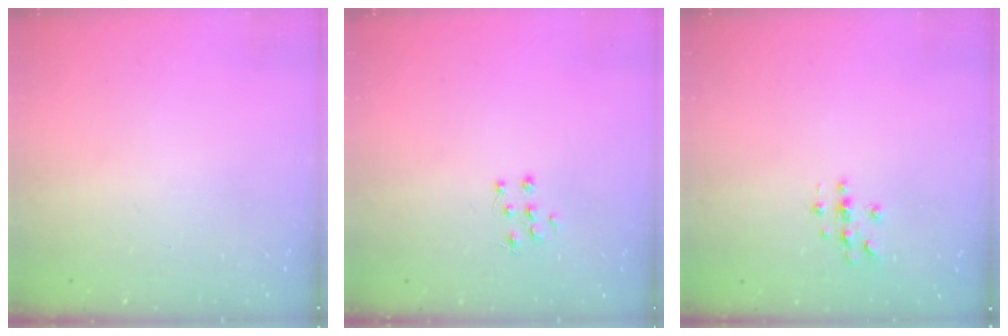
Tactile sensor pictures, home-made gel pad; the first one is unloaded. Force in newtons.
{"total": 4.9, "press": 4.9, "slide": 0.4}
{"total": 2.7, "press": 2.7, "slide": 0.3}